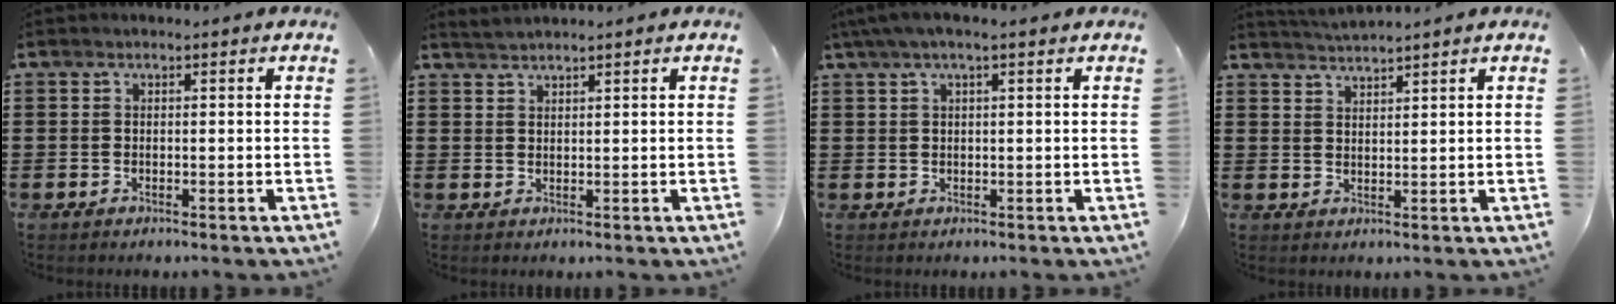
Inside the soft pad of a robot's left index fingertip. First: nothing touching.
{"total": 1.4, "force": [1.4, -0.2, 0.3], "torque": [-0.008, 0.000, 0.028]}
{"total": 2.6, "force": [1.2, 0.3, 2.3], "torque": [-0.044, 0.002, 0.020]}
{"total": 2.2, "force": [2.1, -0.4, -0.1], "torque": [-0.004, -0.006, 0.041]}